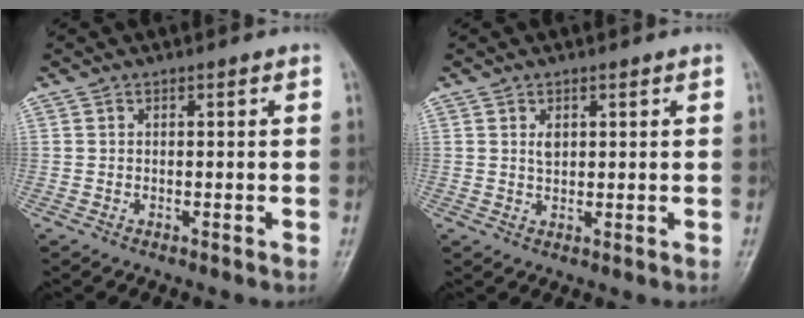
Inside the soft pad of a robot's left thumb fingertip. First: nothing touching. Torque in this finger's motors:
{"motor_torque": [0.40, -0.23, 0.40, 0.13, 0.00]}